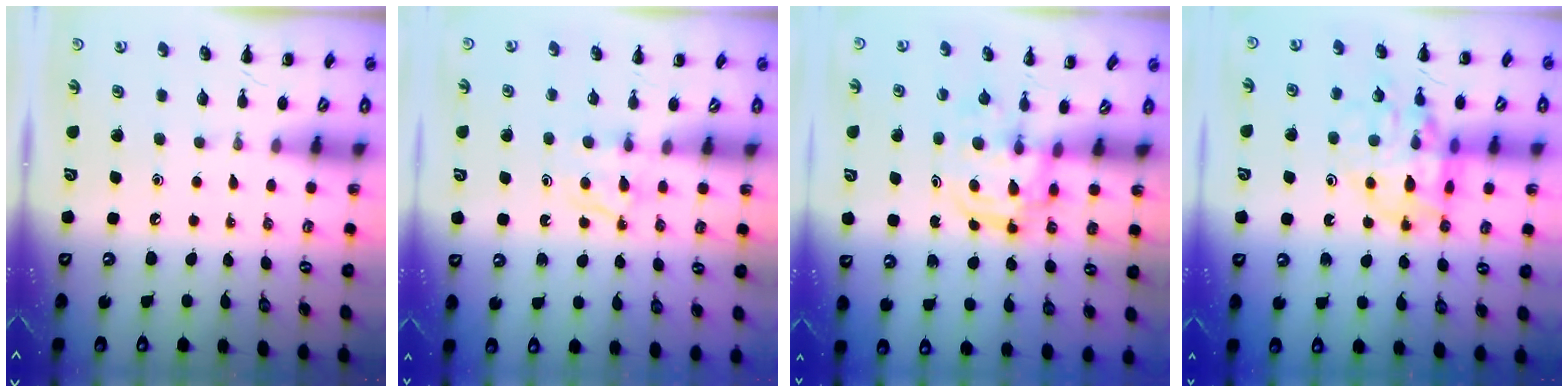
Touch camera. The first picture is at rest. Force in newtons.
{"total": 5.1, "press": 4.9, "slide": 1.5}
{"total": 3.0, "press": 3.0, "slide": 0.4}
{"total": 15.6, "press": 15.4, "slide": 2.2}